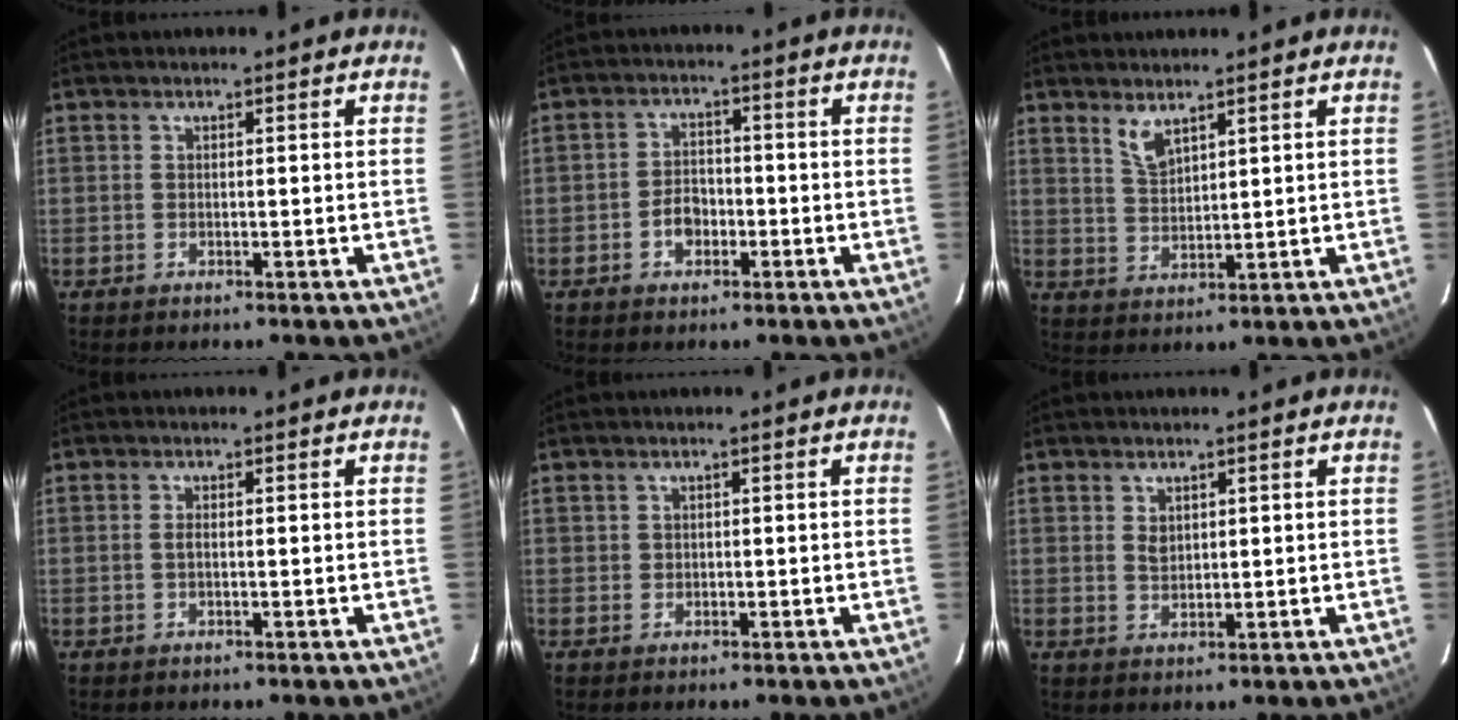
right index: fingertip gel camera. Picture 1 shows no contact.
{"total": 4.1, "force": [-1.8, 3.0, 2.1], "torque": [-0.042, 0.010, -0.027]}
{"total": 3.8, "force": [2.9, 1.1, 2.2], "torque": [-0.043, -0.001, 0.059]}
{"total": 0.9, "force": [0.1, -0.1, 0.9], "torque": [-0.018, 0.001, 0.000]}
{"total": 0.6, "force": [0.2, 0.5, 0.0], "torque": [0.002, 0.004, 0.005]}
{"total": 2.0, "force": [1.0, 1.5, 1.0], "torque": [-0.015, 0.003, 0.019]}